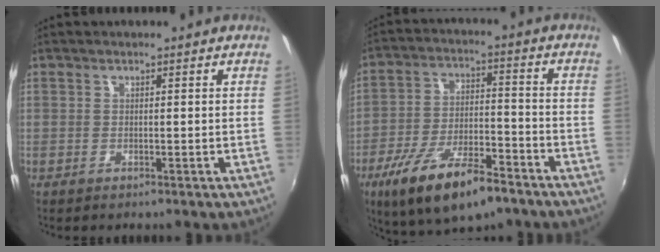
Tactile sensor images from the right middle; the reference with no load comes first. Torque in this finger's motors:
{"motor_torque": [1.33, -0.81, 0.85, 0.21]}